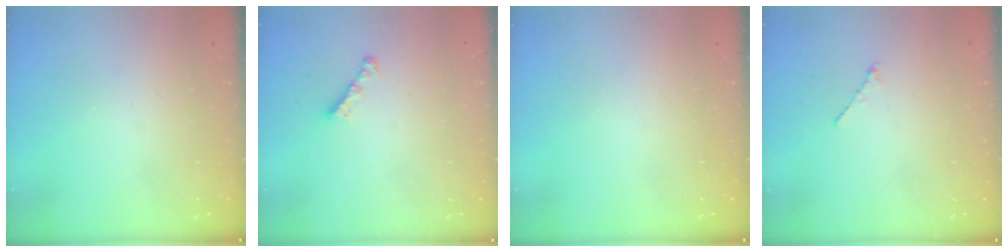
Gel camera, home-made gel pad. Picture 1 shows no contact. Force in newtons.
{"total": 2.4, "press": 2.4, "slide": 0.1}
{"total": 0.0}
{"total": 0.8, "press": 0.7, "slide": 0.4}